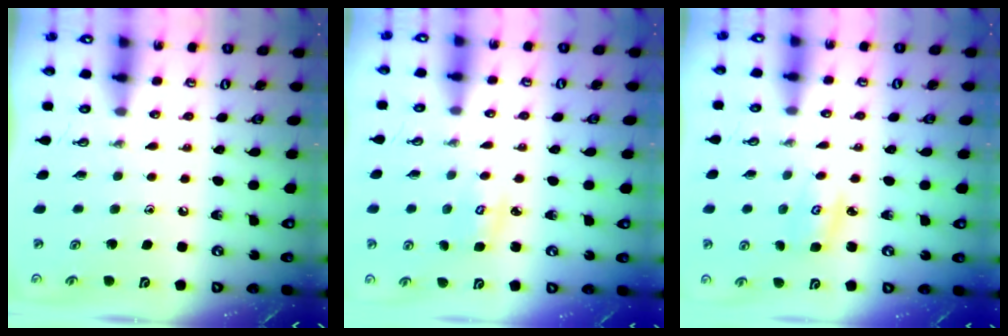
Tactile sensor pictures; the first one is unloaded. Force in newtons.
{"total": 2.6, "press": 2.6, "slide": 0.1}
{"total": 2.6, "press": 2.6, "slide": 0.3}